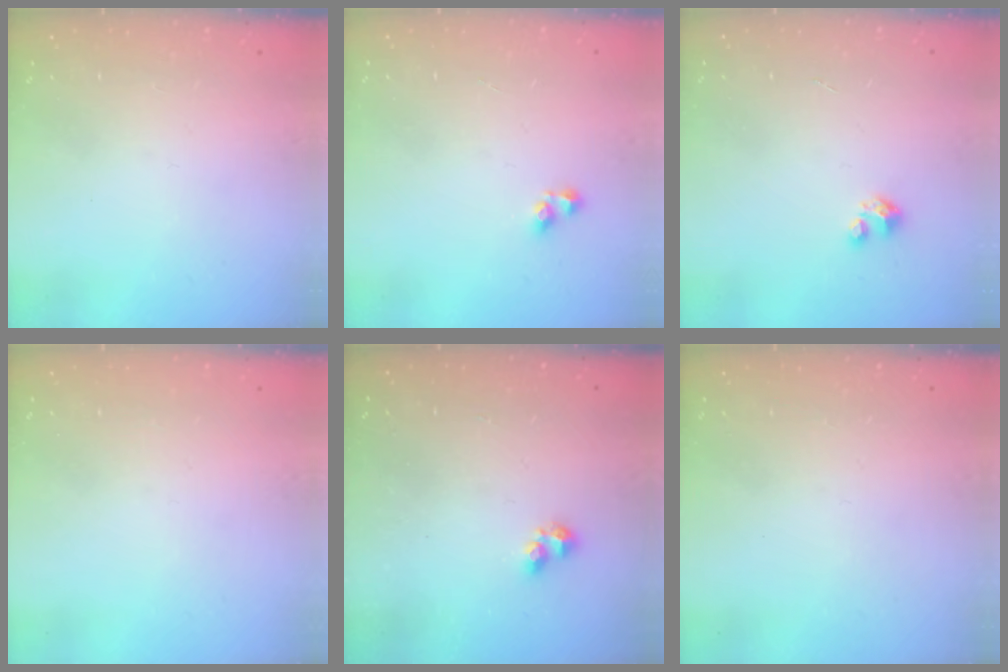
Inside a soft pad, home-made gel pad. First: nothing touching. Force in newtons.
{"total": 3.7, "press": 3.6, "slide": 0.7}
{"total": 1.8, "press": 1.8, "slide": 0.1}
{"total": 0.0}
{"total": 1.8, "press": 1.7, "slide": 0.5}
{"total": 0.0}